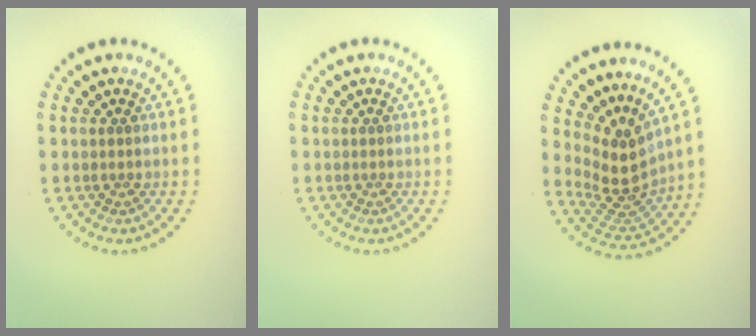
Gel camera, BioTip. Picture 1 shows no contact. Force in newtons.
{"total": 0.0}
{"total": 4.1, "press": 2.9, "slide": 2.9}